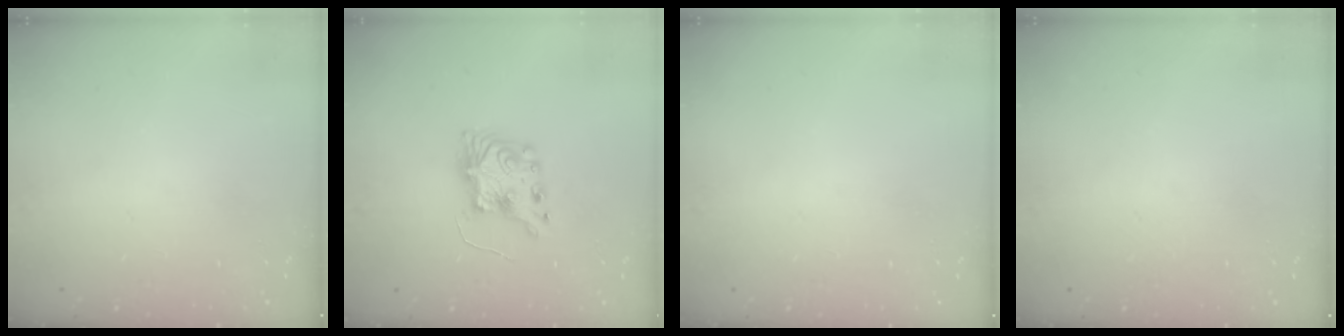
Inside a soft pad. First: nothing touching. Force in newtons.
{"total": 8.4, "press": 8.4, "slide": 0.2}
{"total": 0.0}
{"total": 0.0}